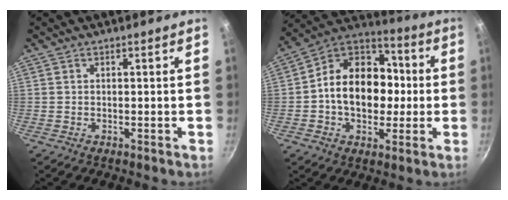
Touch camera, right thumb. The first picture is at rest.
{"total": 17.8, "force": [-0.8, 13.4, 11.7], "torque": [-0.146, 0.039, -0.030]}